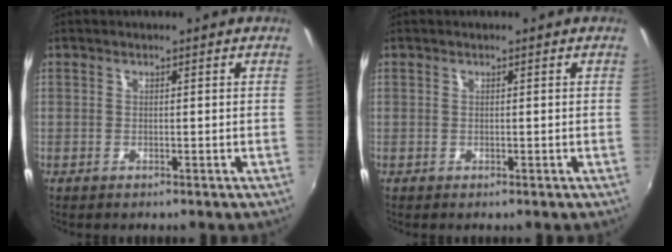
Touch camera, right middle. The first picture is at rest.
{"total": 0.0}